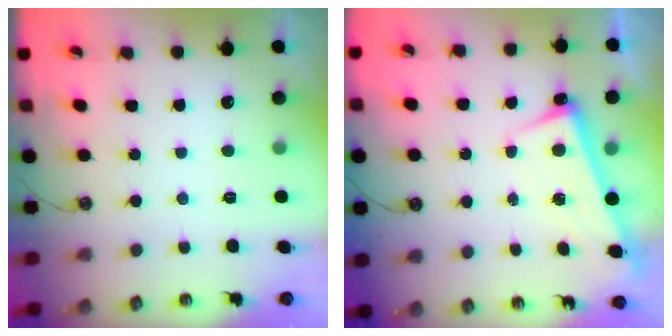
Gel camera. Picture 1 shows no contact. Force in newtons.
{"total": 2.6, "press": 2.5, "slide": 0.7}